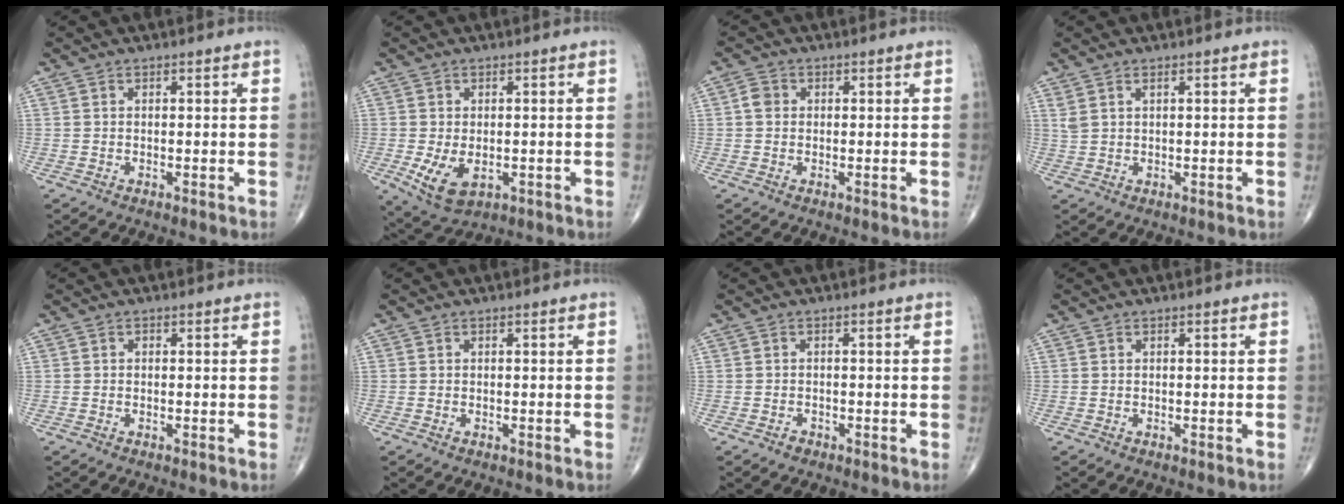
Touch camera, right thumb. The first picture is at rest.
{"total": 7.0, "force": [-1.6, 4.2, 5.3], "torque": [-0.096, -0.012, -0.014]}
{"total": 2.2, "force": [0.1, 1.9, 1.1], "torque": [-0.015, 0.006, -0.001]}
{"total": 1.8, "force": [1.1, 0.6, 1.3], "torque": [-0.032, 0.004, 0.030]}
{"total": 0.0}
{"total": 0.0}
{"total": 1.0, "force": [-0.7, 0.7, 0.2], "torque": [-0.001, 0.004, -0.013]}
{"total": 0.0}